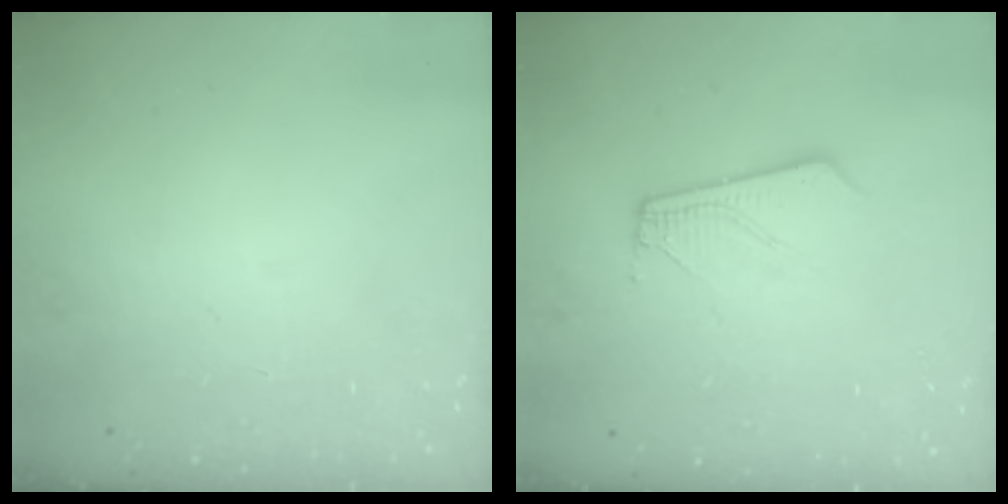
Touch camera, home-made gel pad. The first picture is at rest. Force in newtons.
{"total": 4.3, "press": 4.3, "slide": 0.3}